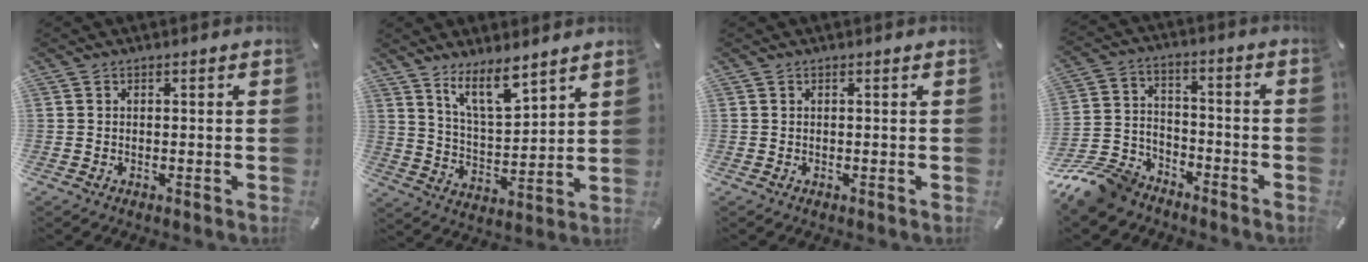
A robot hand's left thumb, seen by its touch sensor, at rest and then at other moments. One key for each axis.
{"total": 10.6, "fx": 8.2, "fy": 3.4, "fz": 5.8, "tx": -0.112, "ty": -0.048, "tz": 0.149}
{"total": 0.0}
{"total": 13.1, "fx": -10.8, "fy": 6.1, "fz": 4.0, "tx": -0.078, "ty": 0.072, "tz": -0.205}